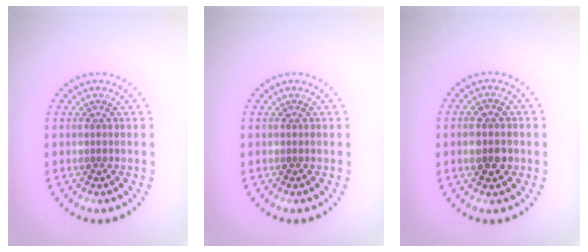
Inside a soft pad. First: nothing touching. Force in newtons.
{"total": 0.0}
{"total": 2.5, "press": 2.5, "slide": 0.3}